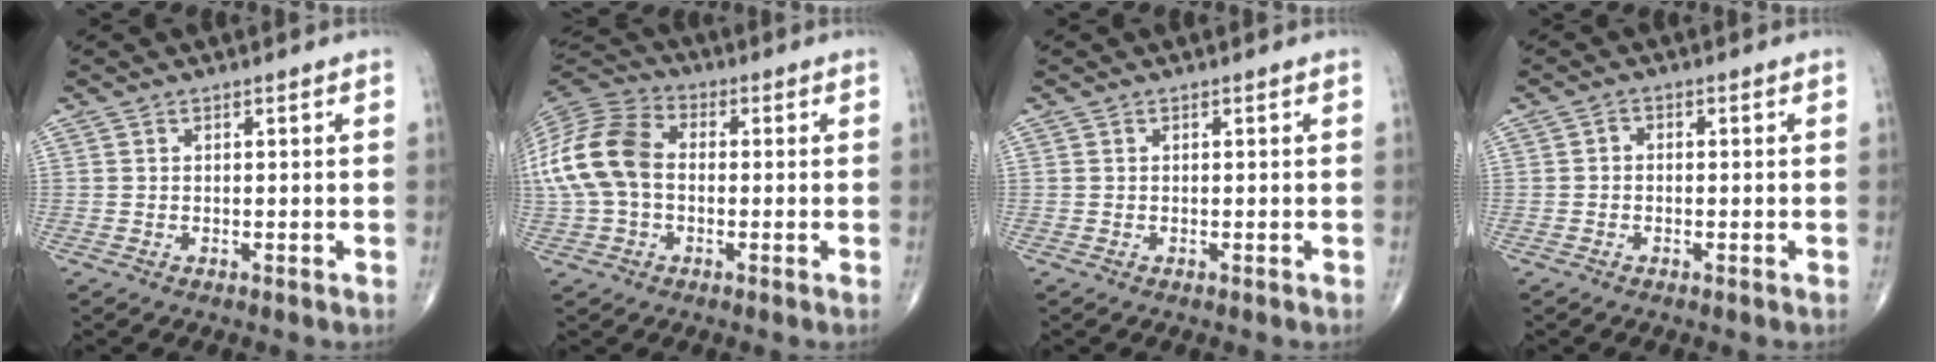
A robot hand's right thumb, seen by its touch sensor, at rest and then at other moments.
{"total": 15.6, "force": [-0.2, 10.8, 11.3], "torque": [-0.244, 0.034, -0.012]}
{"total": 0.0}
{"total": 1.0, "force": [-0.3, 0.8, 0.6], "torque": [0.001, 0.005, -0.011]}